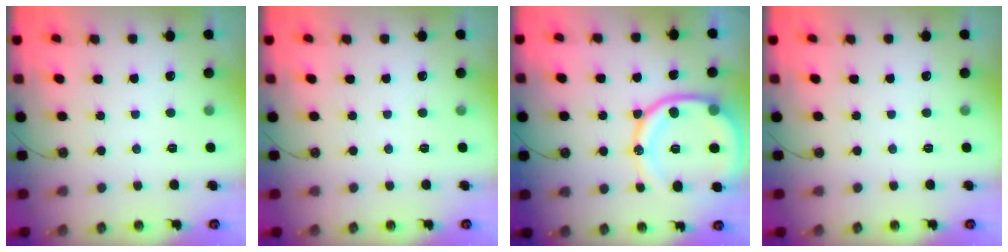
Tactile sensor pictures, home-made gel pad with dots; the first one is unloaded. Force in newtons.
{"total": 0.0}
{"total": 17.5, "press": 17.4, "slide": 1.9}
{"total": 0.0}